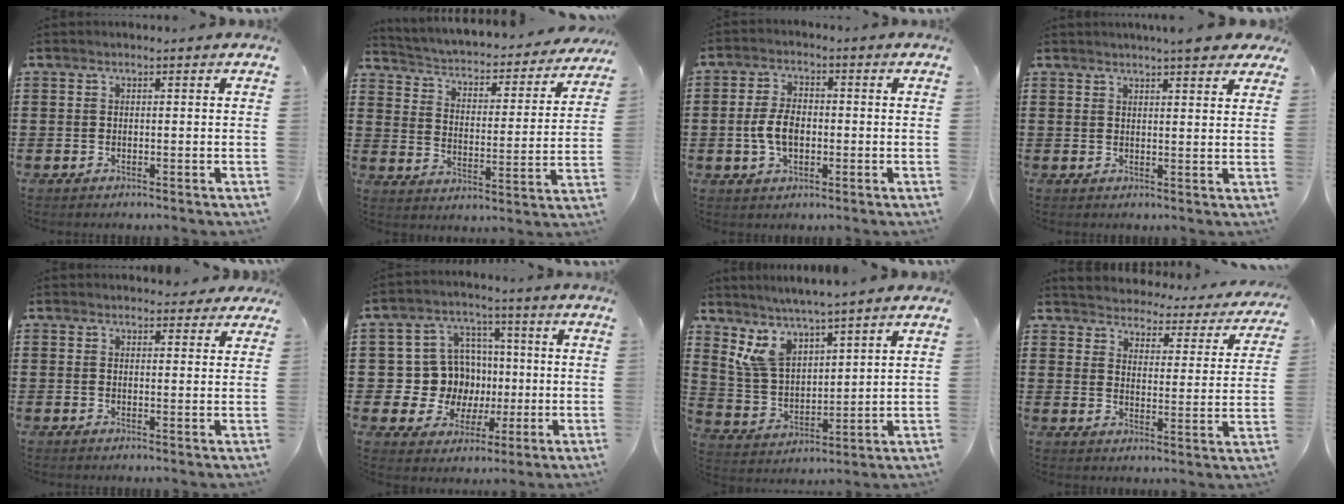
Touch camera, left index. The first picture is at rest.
{"total": 2.1, "force": [2.0, 0.4, 0.7], "torque": [-0.031, -0.030, 0.021]}
{"total": 5.5, "force": [-0.8, 3.2, 4.4], "torque": [-0.102, 0.001, -0.021]}
{"total": 3.9, "force": [3.4, 0.2, 1.8], "torque": [-0.036, -0.004, 0.061]}
{"total": 2.4, "force": [2.2, 0.9, 0.5], "torque": [0.000, -0.005, 0.038]}
{"total": 10.5, "force": [0.6, 10.1, 2.9], "torque": [-0.098, 0.004, 0.024]}
{"total": 7.3, "force": [5.7, 2.9, 3.6], "torque": [-0.094, -0.015, 0.106]}
{"total": 3.2, "force": [3.2, 0.0, -0.4], "torque": [-0.018, -0.033, 0.047]}